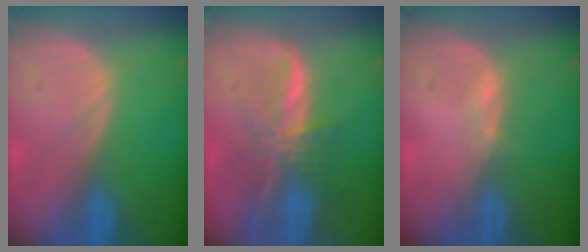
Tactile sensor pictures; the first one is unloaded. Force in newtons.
{"total": 8.1, "press": 6.8, "slide": 4.4}
{"total": 1.0, "press": 0.8, "slide": 0.5}